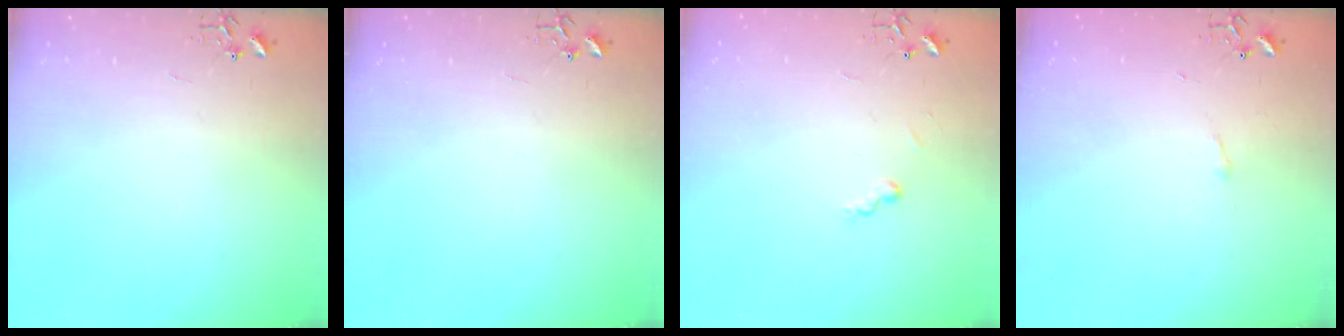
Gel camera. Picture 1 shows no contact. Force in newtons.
{"total": 0.0}
{"total": 5.9, "press": 5.8, "slide": 0.6}
{"total": 2.9, "press": 2.9, "slide": 0.5}